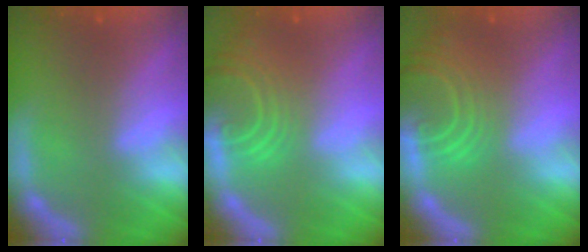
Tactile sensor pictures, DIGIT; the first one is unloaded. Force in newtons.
{"total": 7.6}
{"total": 8.5}